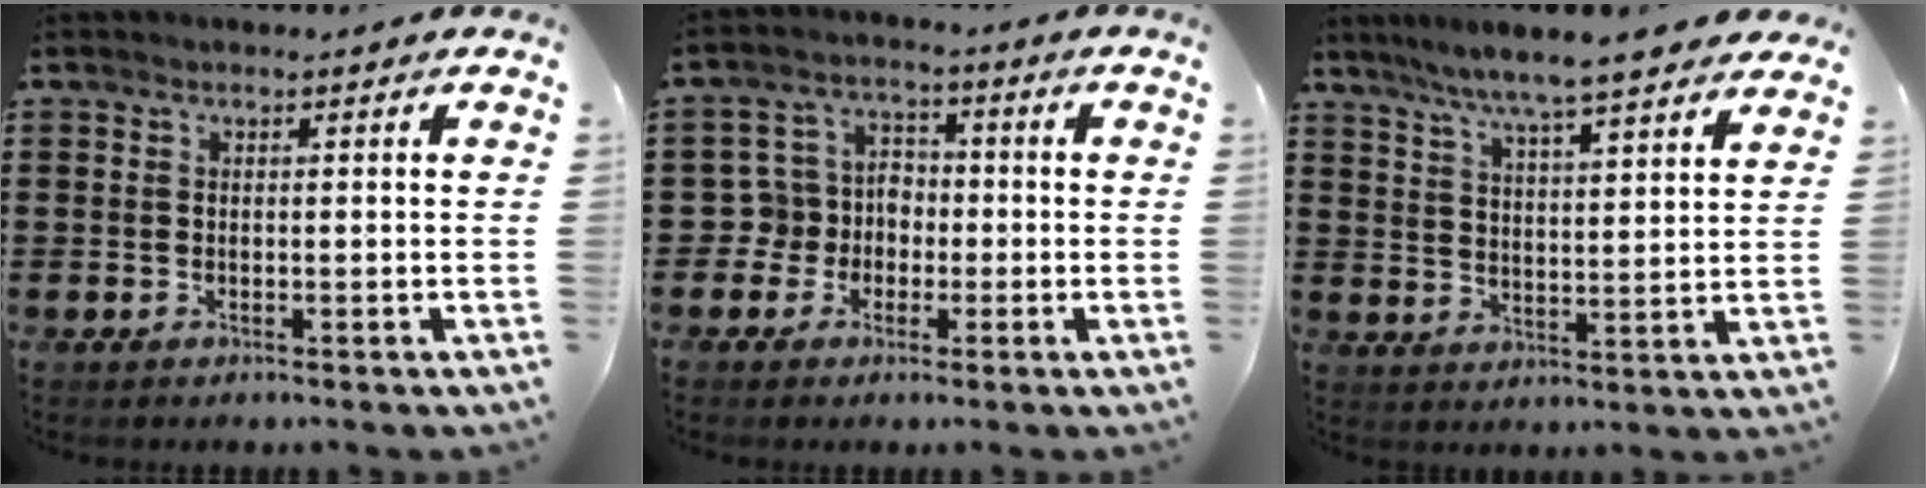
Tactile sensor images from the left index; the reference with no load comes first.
{"total": 5.4, "force": [-1.7, 5.0, 1.0], "torque": [-0.055, 0.007, -0.039]}
{"total": 6.7, "force": [6.1, -0.2, 2.8], "torque": [-0.078, -0.030, 0.104]}